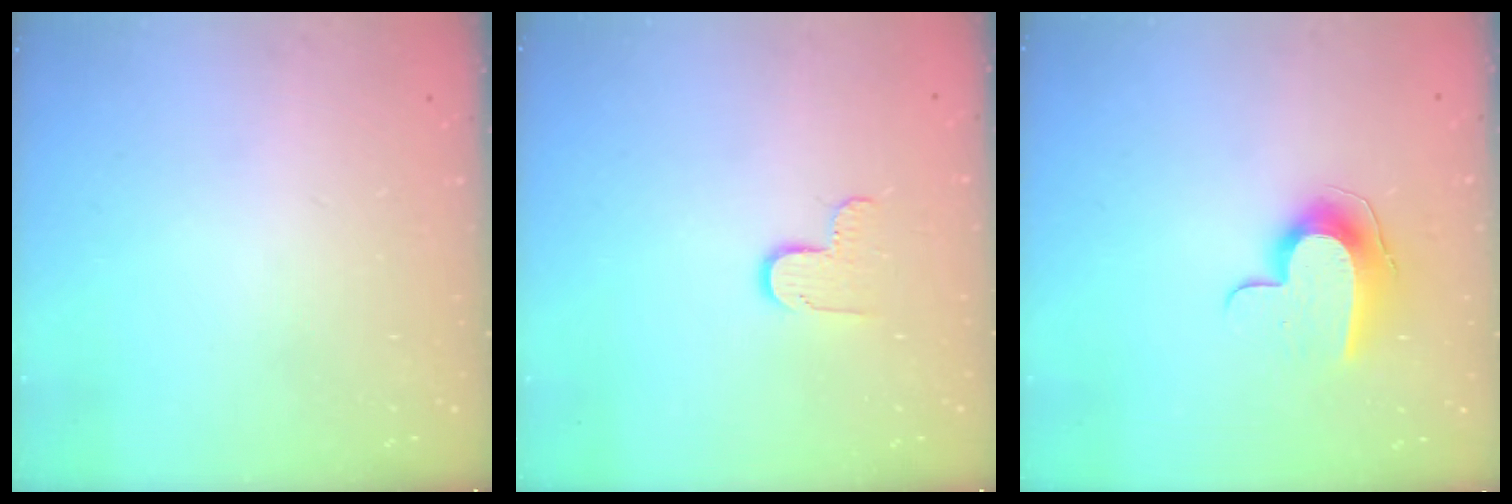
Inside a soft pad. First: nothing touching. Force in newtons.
{"total": 6.3, "press": 6.3, "slide": 0.3}
{"total": 9.6, "press": 9.6, "slide": 0.2}